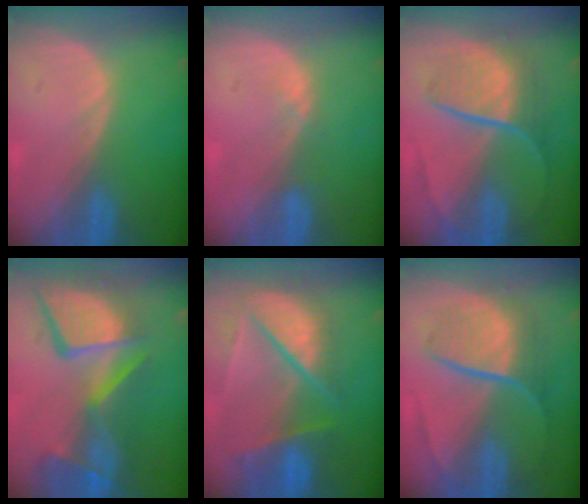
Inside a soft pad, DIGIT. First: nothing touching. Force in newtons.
{"total": 1.3, "press": 1.1, "slide": 0.8}
{"total": 9.1, "press": 7.5, "slide": 5.2}
{"total": 13.8, "press": 11.2, "slide": 8.0}
{"total": 10.3, "press": 8.6, "slide": 5.5}
{"total": 9.2, "press": 7.6, "slide": 5.1}